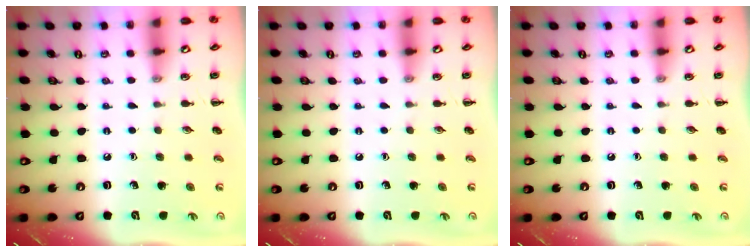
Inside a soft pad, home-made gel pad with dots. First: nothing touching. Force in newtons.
{"total": 0.0}
{"total": 0.0}